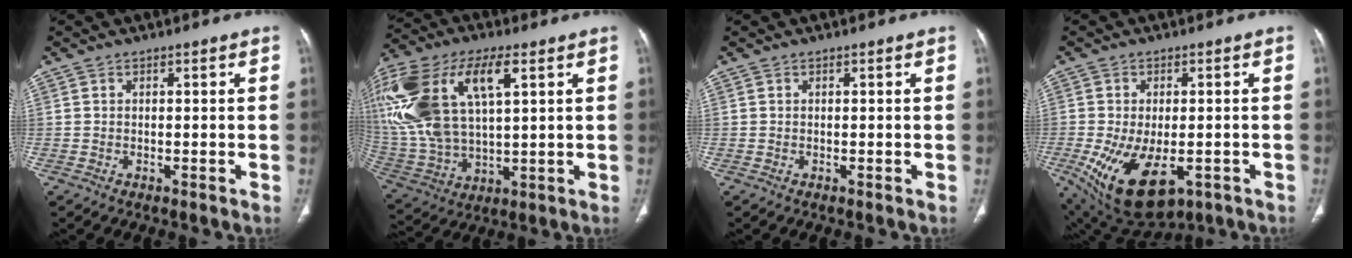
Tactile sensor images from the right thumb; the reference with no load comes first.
{"total": 27.3, "force": [8.8, 13.5, 22.0], "torque": [-0.505, 0.011, 0.167]}
{"total": 0.0}
{"total": 15.6, "force": [-5.6, 8.4, 11.9], "torque": [-0.227, -0.007, -0.068]}